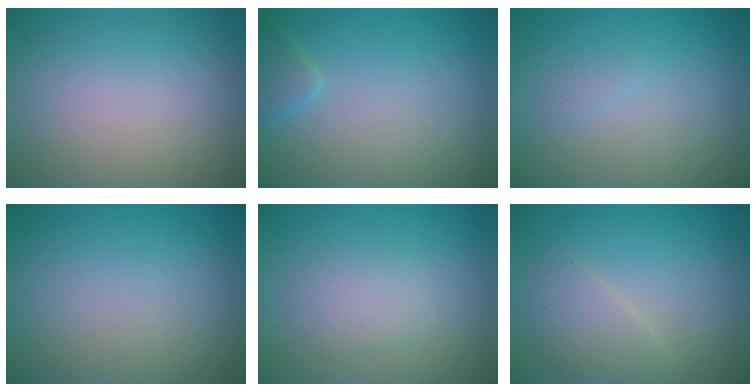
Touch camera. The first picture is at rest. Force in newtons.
{"total": 1.4, "press": 1.4, "slide": 0.1}
{"total": 0.5, "press": 0.5, "slide": 0.0}
{"total": 0.0}
{"total": 2.1, "press": 2.1, "slide": 0.0}
{"total": 2.2, "press": 2.2, "slide": 0.1}